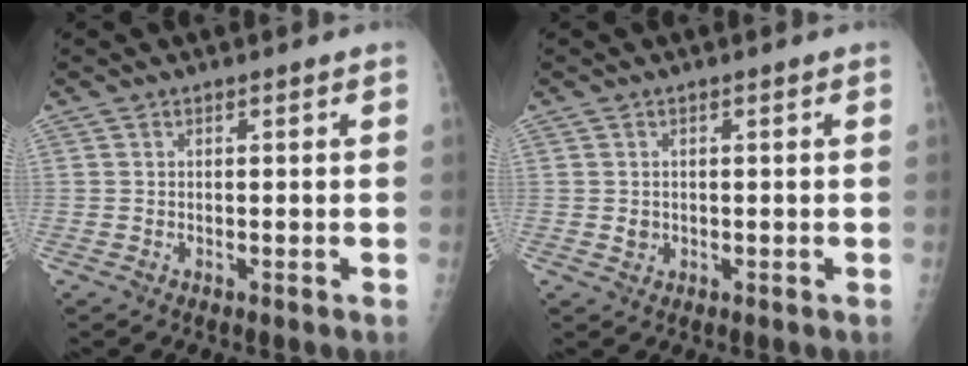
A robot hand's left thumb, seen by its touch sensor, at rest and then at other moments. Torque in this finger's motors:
{"motor_torque": [-0.20, 0.07, 0.29, 0.21, -0.06]}